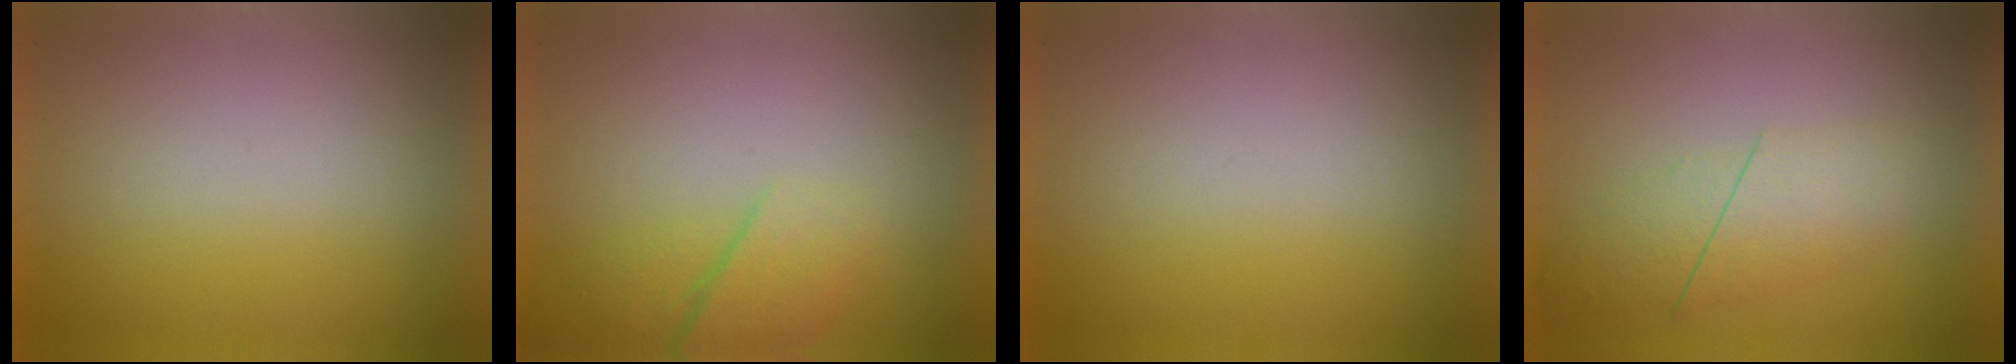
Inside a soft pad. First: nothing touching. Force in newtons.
{"total": 2.5}
{"total": 0.0}
{"total": 2.4}